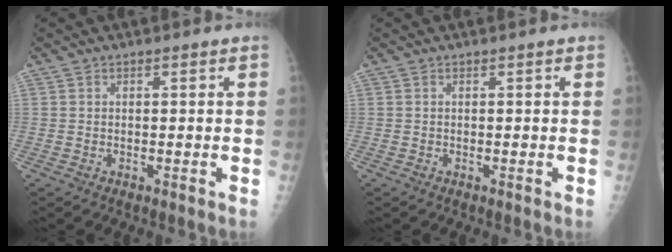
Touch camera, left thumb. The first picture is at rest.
{"total": 0.0}